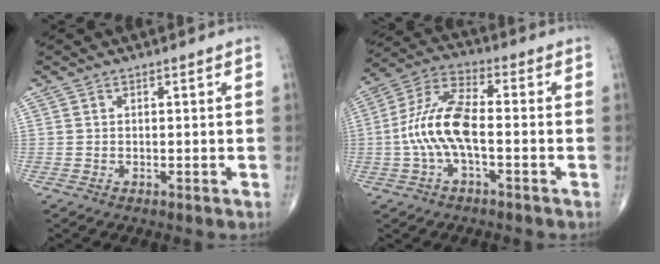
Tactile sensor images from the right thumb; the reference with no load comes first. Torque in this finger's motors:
{"motor_torque": [0.78, 0.49, 1.64, -0.18, 0.17]}